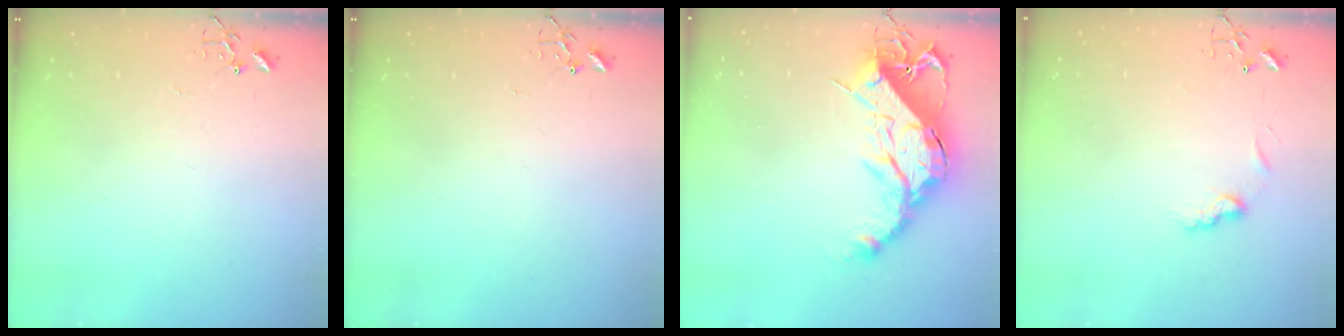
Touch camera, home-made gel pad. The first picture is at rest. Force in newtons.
{"total": 0.0}
{"total": 19.8, "press": 19.8, "slide": 1.2}
{"total": 7.6, "press": 7.6, "slide": 0.7}